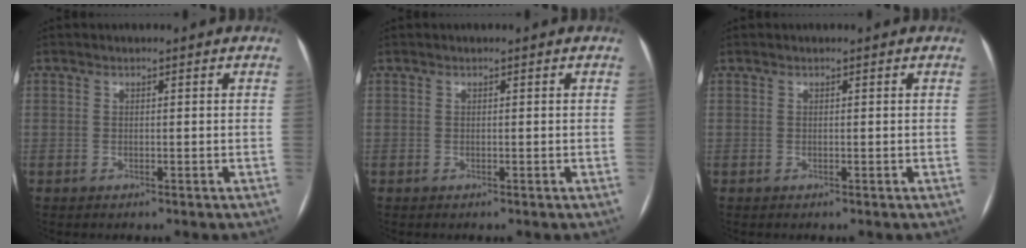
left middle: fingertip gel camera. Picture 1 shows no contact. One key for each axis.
{"total": 0.0}
{"total": 0.0}